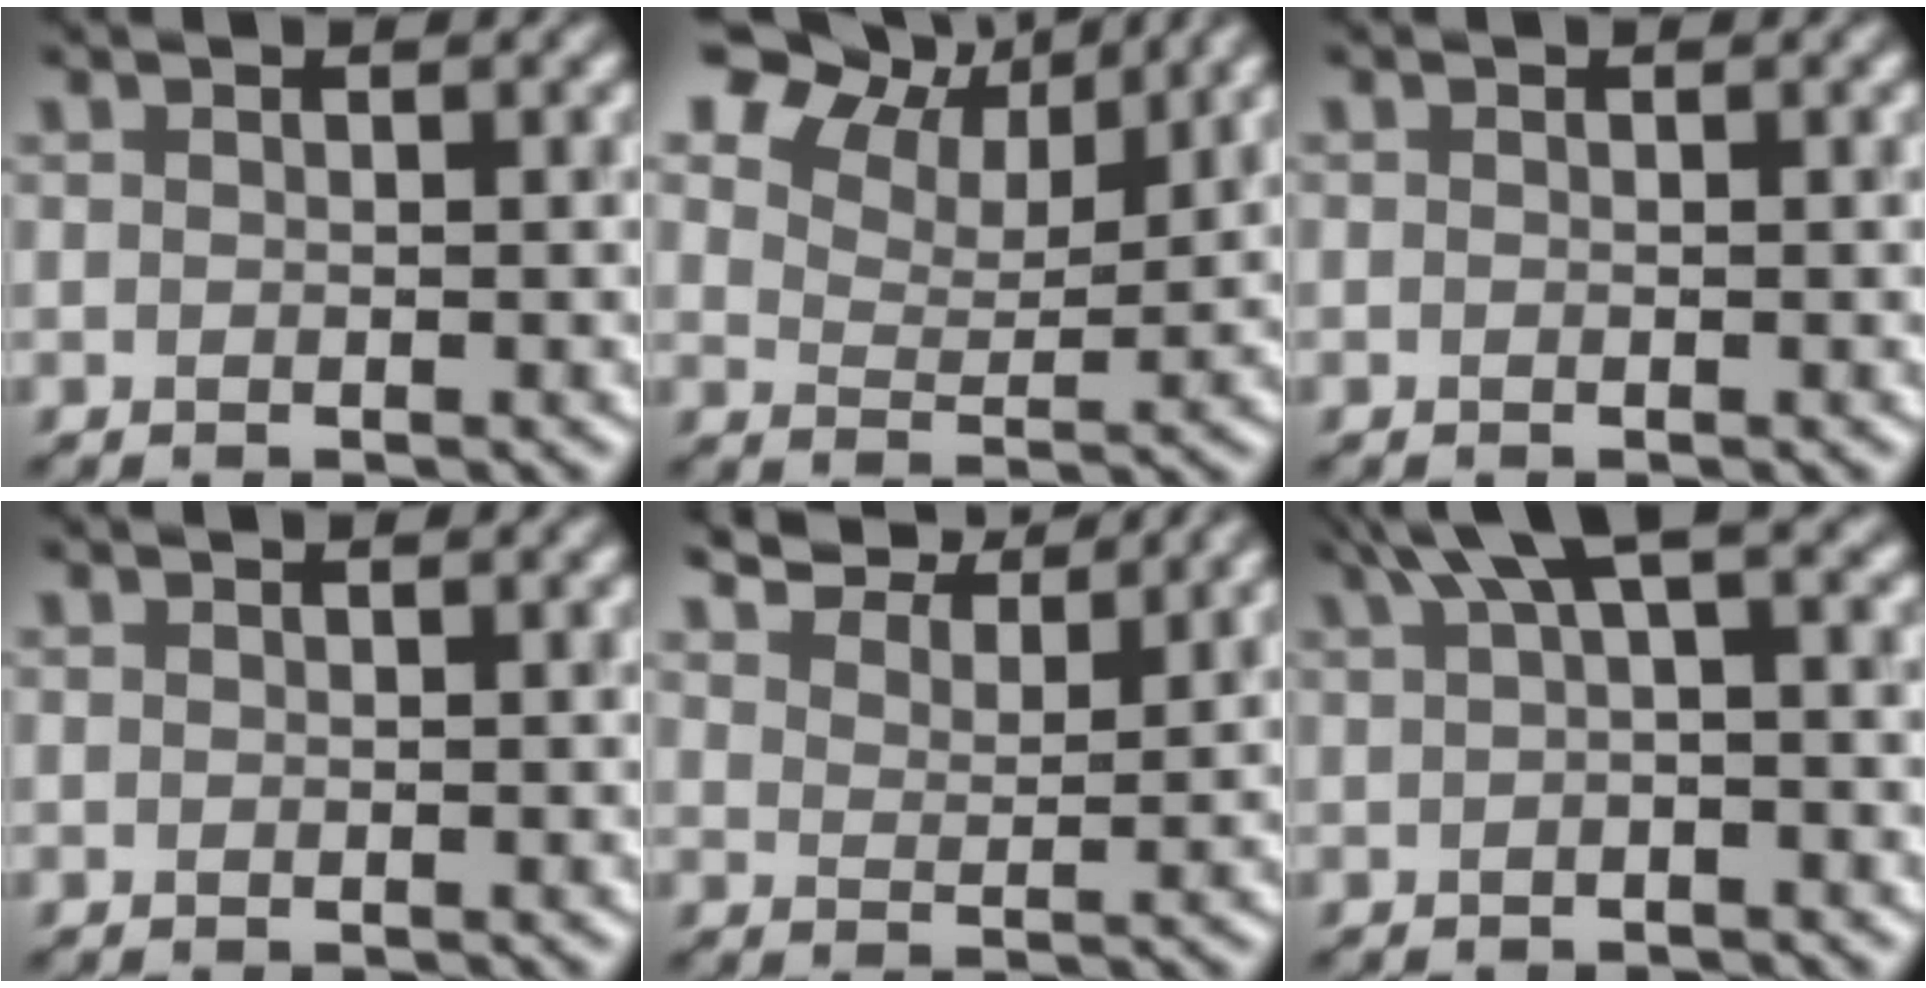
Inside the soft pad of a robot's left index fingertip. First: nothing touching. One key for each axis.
{"total": 9.4, "fx": 7.4, "fy": 4.2, "fz": 4.0, "tx": -0.084, "ty": 0.010, "tz": 0.122}
{"total": 0.0}
{"total": 0.0}
{"total": 7.3, "fx": 6.8, "fy": 1.3, "fz": 2.3, "tx": -0.043, "ty": 0.006, "tz": 0.104}
{"total": 3.6, "fx": 1.6, "fy": 0.6, "fz": 3.2, "tx": -0.046, "ty": 0.013, "tz": 0.026}